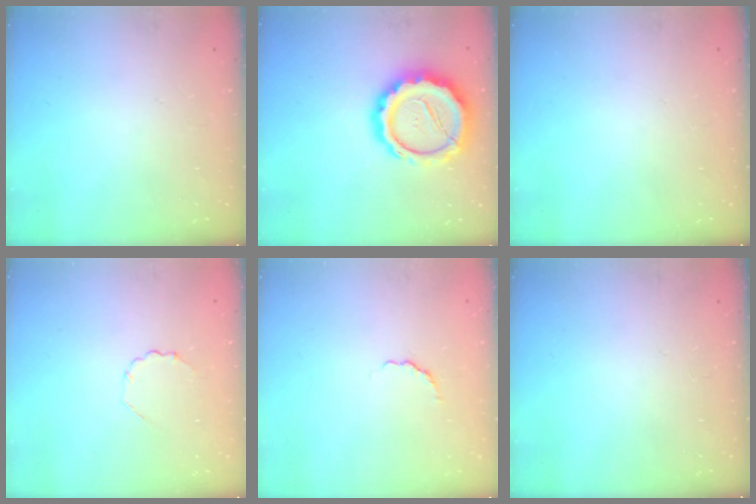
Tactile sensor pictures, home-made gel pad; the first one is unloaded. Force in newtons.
{"total": 17.6, "press": 17.3, "slide": 3.2}
{"total": 0.0}
{"total": 2.8, "press": 2.6, "slide": 1.1}
{"total": 1.8, "press": 1.6, "slide": 0.8}
{"total": 0.0}